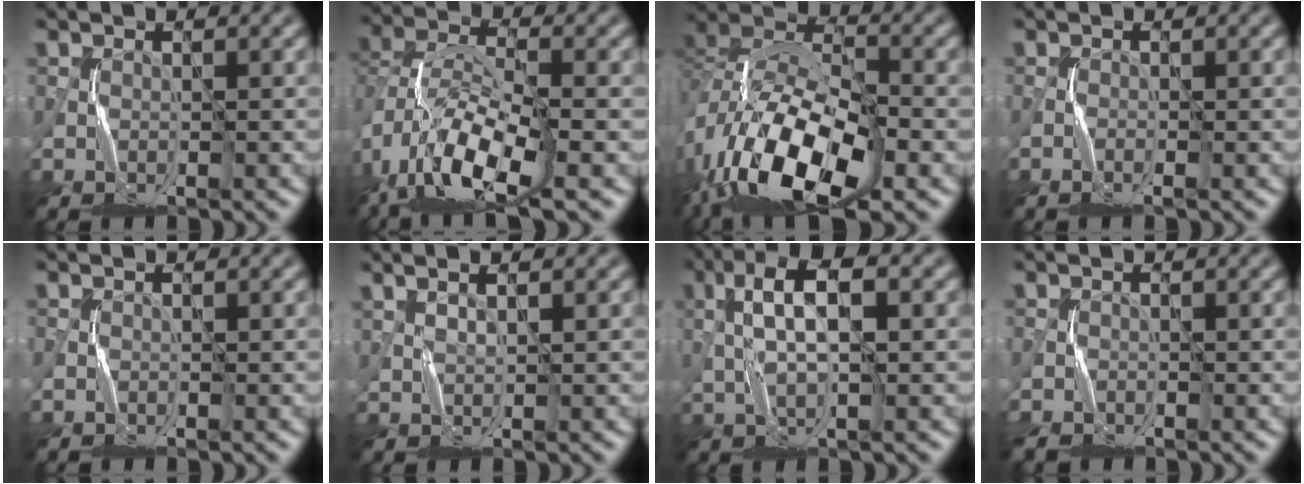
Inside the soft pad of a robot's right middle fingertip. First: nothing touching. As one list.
[{"total": 9.8, "force": [-5.9, 3.7, 6.9], "torque": [-0.125, -0.006, -0.117]}, {"total": 13.6, "force": [-6.7, 6.4, 10.0], "torque": [-0.196, -0.001, -0.133]}, {"total": 0.6, "force": [-0.3, -0.1, 0.5], "torque": [-0.010, -0.001, -0.007]}, {"total": 0.0}, {"total": 1.3, "force": [1.2, -0.1, 0.6], "torque": [-0.001, -0.007, 0.016]}, {"total": 4.8, "force": [1.0, 1.2, 4.6], "torque": [-0.092, 0.011, 0.014]}, {"total": 1.5, "force": [-1.4, 0.2, 0.2], "torque": [-0.006, -0.007, -0.034]}]